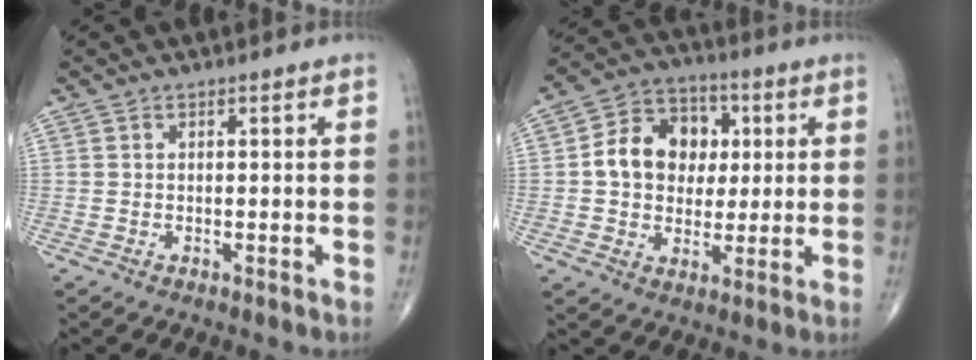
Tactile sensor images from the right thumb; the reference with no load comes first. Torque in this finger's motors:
{"motor_torque": [0.15, 0.18, 0.59, 0.16, 0.17]}